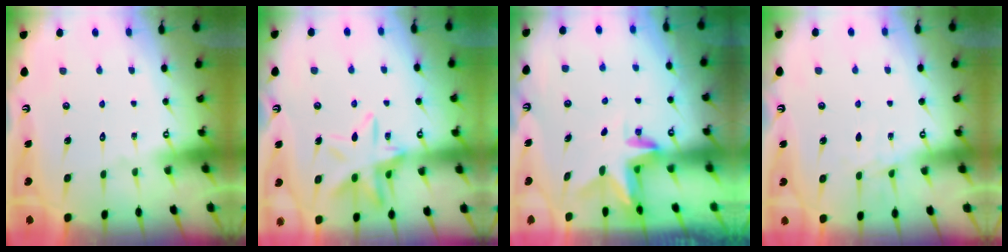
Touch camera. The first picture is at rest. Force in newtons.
{"total": 13.3, "press": 13.3, "slide": 1.2}
{"total": 3.0, "press": 3.0, "slide": 0.3}
{"total": 4.8, "press": 4.7, "slide": 0.5}